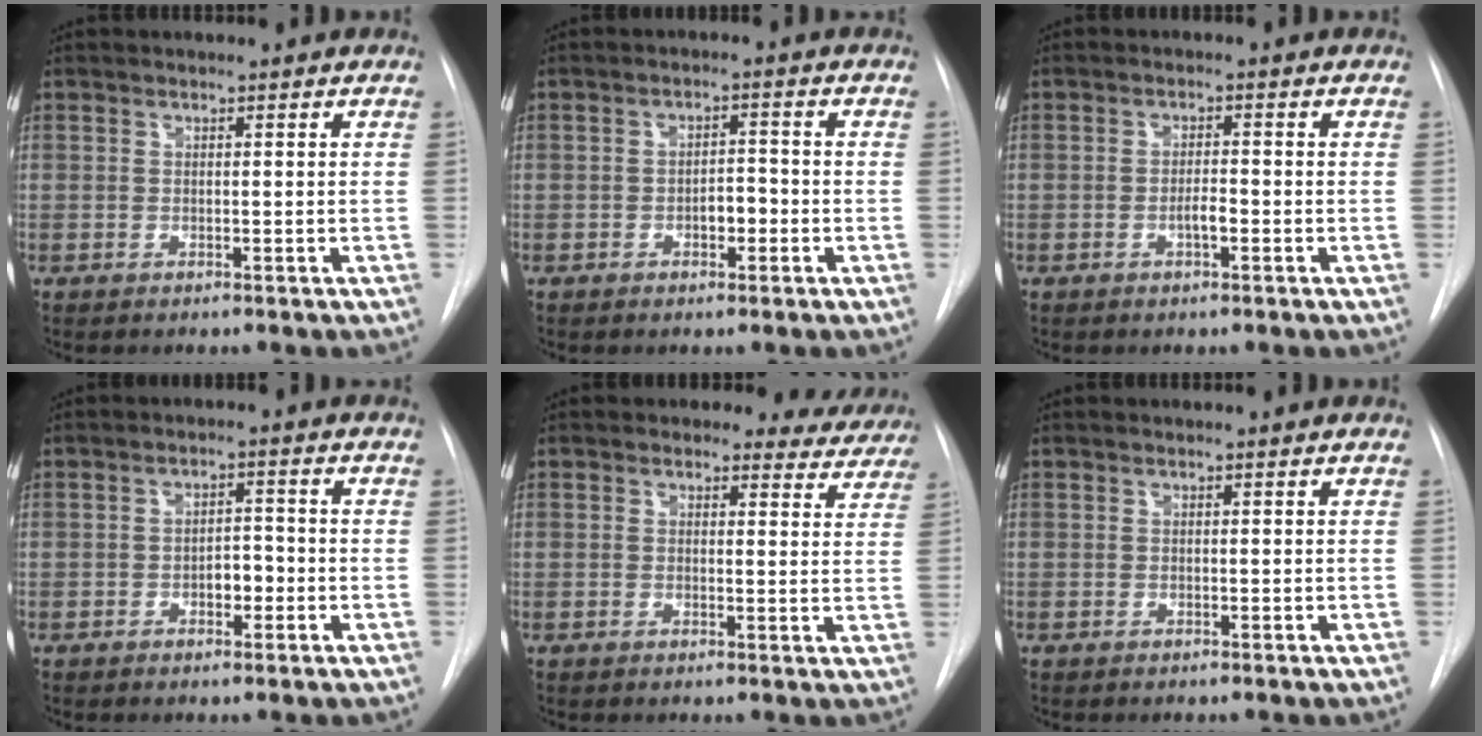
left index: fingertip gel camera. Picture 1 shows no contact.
{"total": 2.9, "force": [-1.1, 1.4, 2.3], "torque": [-0.029, 0.007, -0.016]}
{"total": 2.1, "force": [-0.8, 0.5, 1.8], "torque": [-0.030, 0.002, -0.015]}
{"total": 3.1, "force": [-1.1, 1.6, 2.4], "torque": [-0.028, 0.007, -0.016]}
{"total": 6.9, "force": [6.2, 3.1, 0.0], "torque": [0.037, -0.013, 0.039]}
{"total": 0.0}